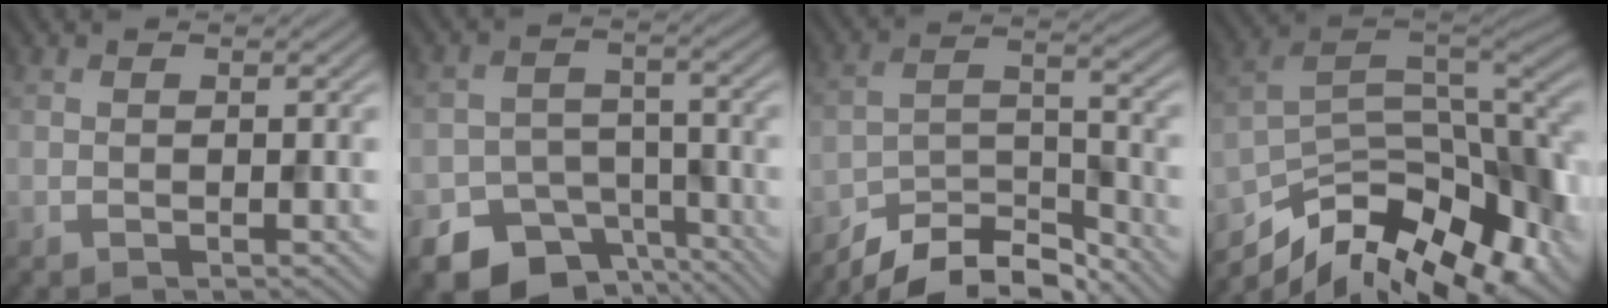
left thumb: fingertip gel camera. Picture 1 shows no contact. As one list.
[{"total": 9.9, "force": [-7.0, 6.2, 3.3], "torque": [-0.047, -0.022, -0.103]}, {"total": 8.6, "force": [-7.6, 2.3, 3.4], "torque": [-0.056, 0.002, -0.146]}, {"total": 14.7, "force": [-9.1, 6.1, 9.8], "torque": [-0.195, -0.021, -0.146]}]